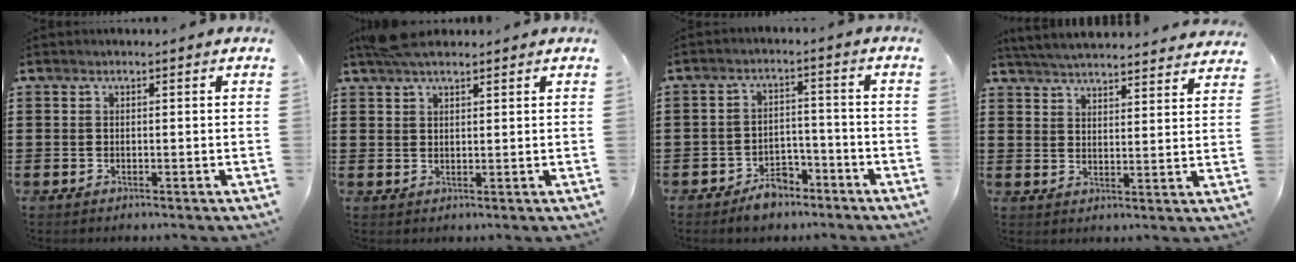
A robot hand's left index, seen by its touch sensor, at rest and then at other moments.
{"total": 4.3, "force": [3.3, 1.5, 2.3], "torque": [-0.054, 0.006, 0.062]}
{"total": 4.7, "force": [-4.1, 2.0, 1.3], "torque": [-0.021, 0.017, -0.077]}
{"total": 5.0, "force": [4.9, -0.4, 0.8], "torque": [-0.033, -0.026, 0.087]}